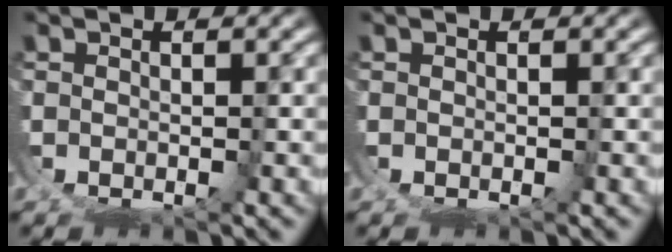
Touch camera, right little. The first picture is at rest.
{"total": 0.0}